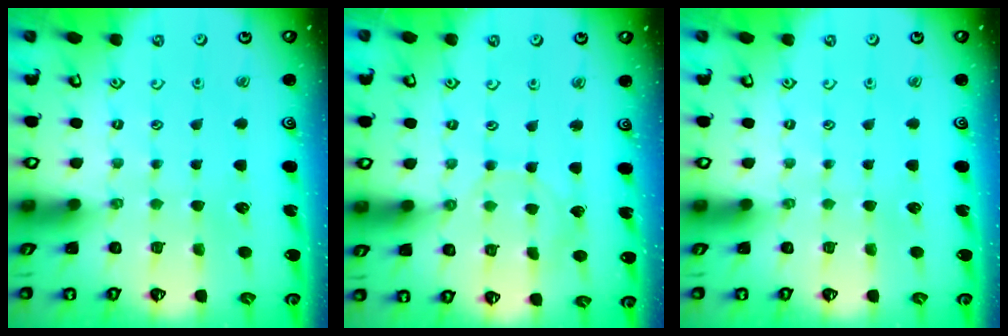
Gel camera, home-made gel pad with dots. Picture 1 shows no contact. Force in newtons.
{"total": 6.0, "press": 6.0, "slide": 0.3}
{"total": 0.0}